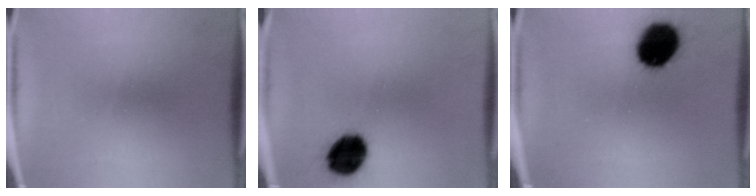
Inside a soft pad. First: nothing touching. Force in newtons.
{"total": 11.7}
{"total": 15.0}